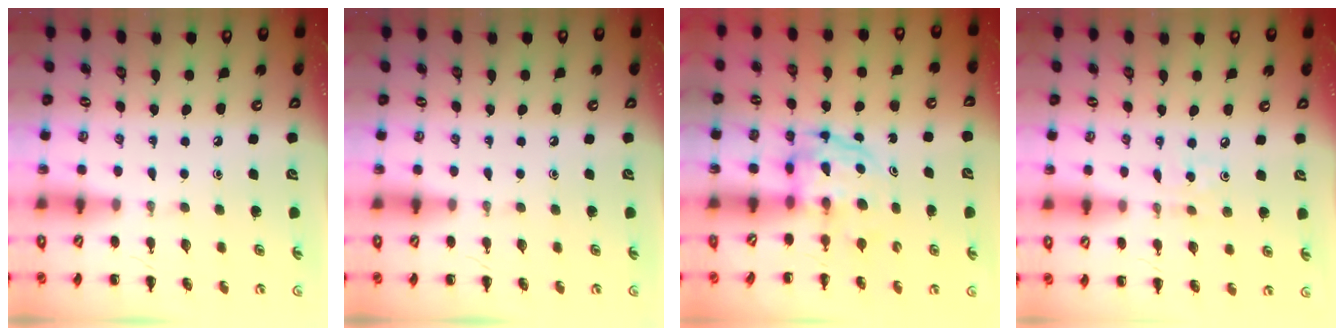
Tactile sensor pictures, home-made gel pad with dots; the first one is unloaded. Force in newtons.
{"total": 0.0}
{"total": 3.8, "press": 3.8, "slide": 0.3}
{"total": 3.0, "press": 2.8, "slide": 1.1}